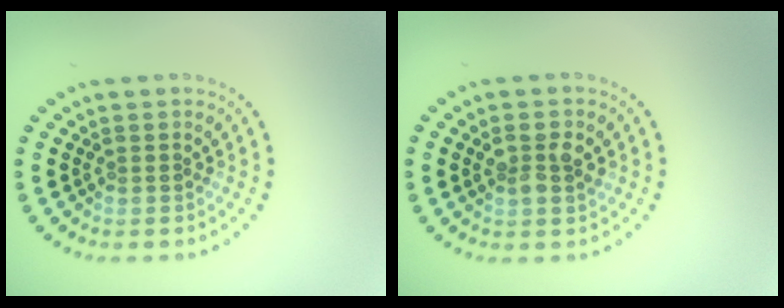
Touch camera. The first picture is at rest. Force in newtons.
{"total": 2.6, "press": 2.5, "slide": 0.5}